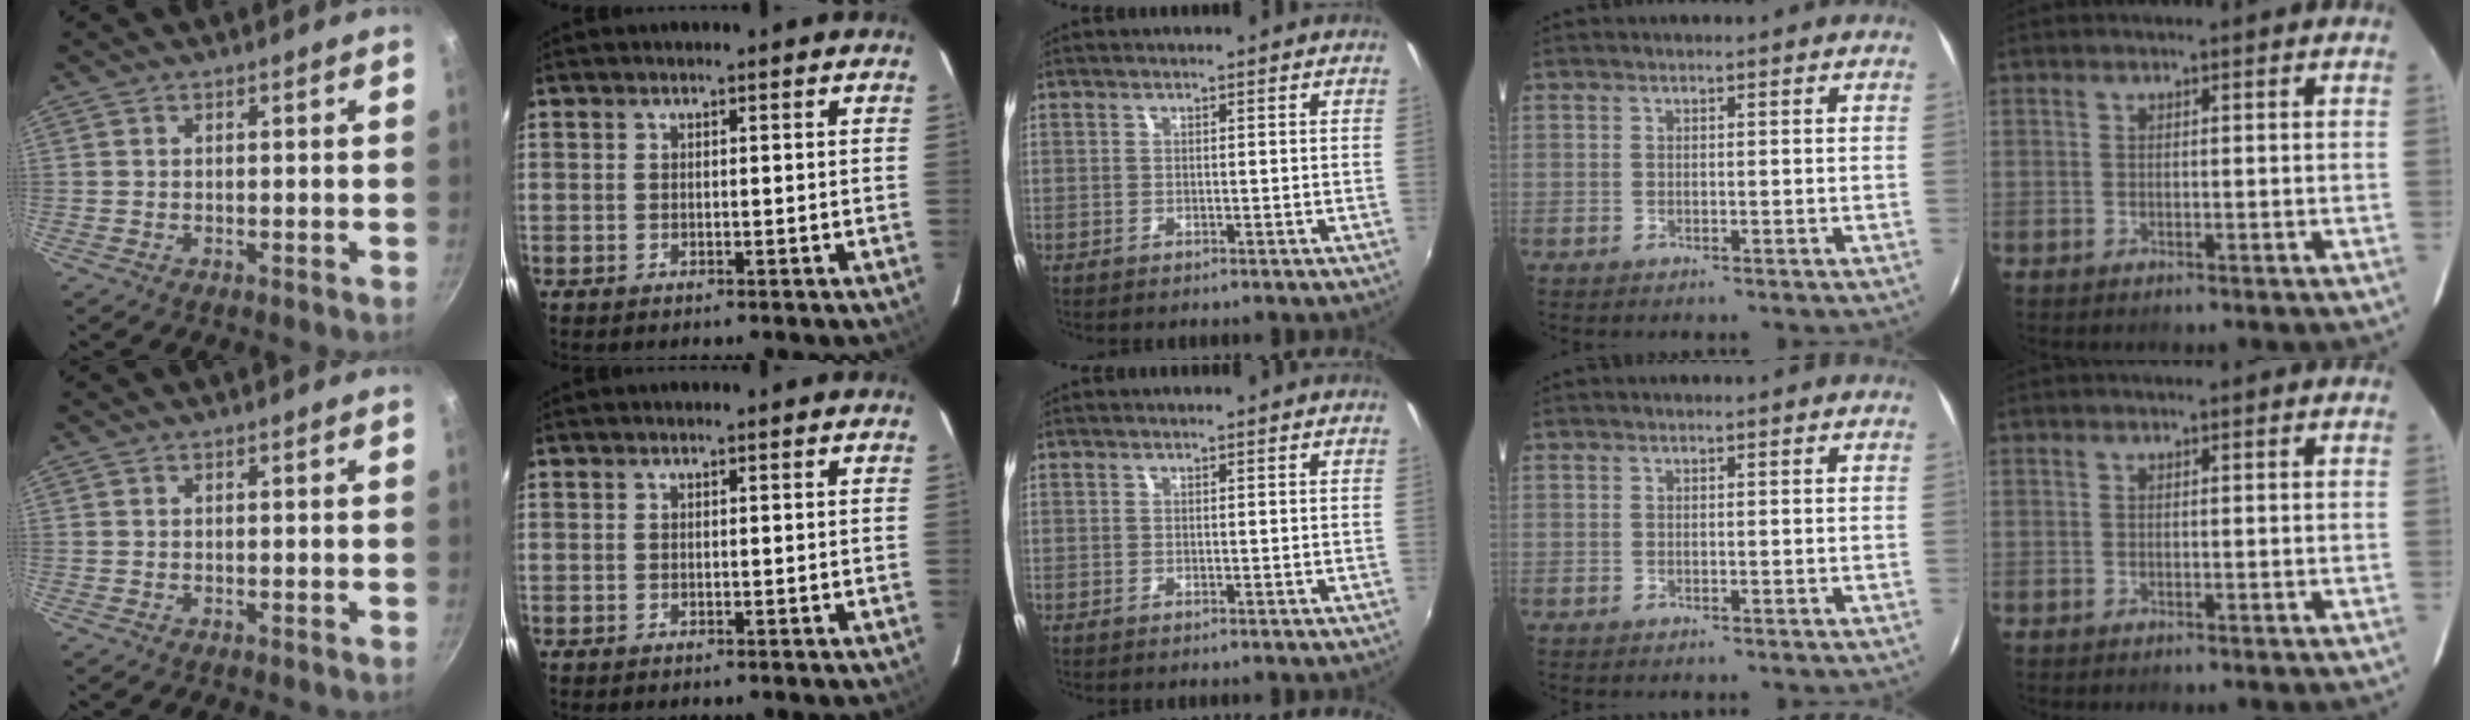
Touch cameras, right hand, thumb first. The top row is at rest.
{}